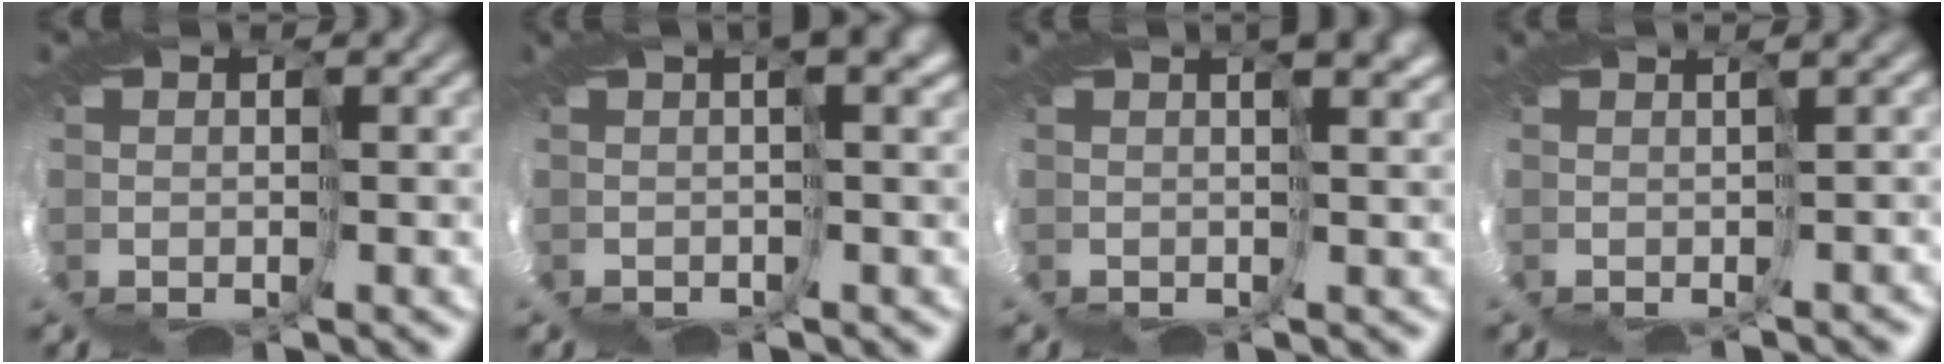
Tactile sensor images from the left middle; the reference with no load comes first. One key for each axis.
{"total": 2.6, "fx": 0.1, "fy": -2.5, "fz": 0.4, "tx": -0.008, "ty": -0.011, "tz": 0.011}
{"total": 2.1, "fx": 0.8, "fy": -1.8, "fz": 0.7, "tx": -0.007, "ty": -0.007, "tz": 0.024}
{"total": 4.3, "fx": -2.8, "fy": -2.7, "fz": -1.9, "tx": 0.029, "ty": -0.004, "tz": -0.007}